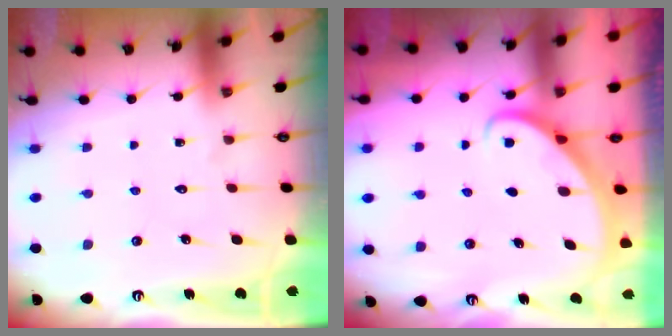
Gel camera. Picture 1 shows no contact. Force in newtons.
{"total": 2.8, "press": 2.8, "slide": 0.2}